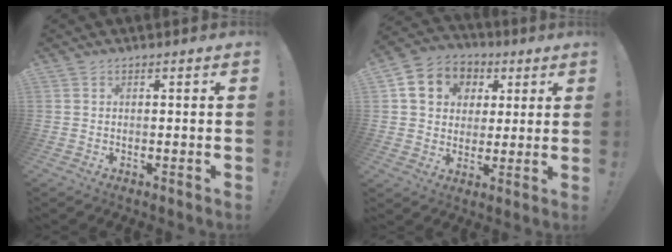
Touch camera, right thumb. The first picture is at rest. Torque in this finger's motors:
{"motor_torque": [0.22, 0.28, 0.56, 0.69, 0.00]}